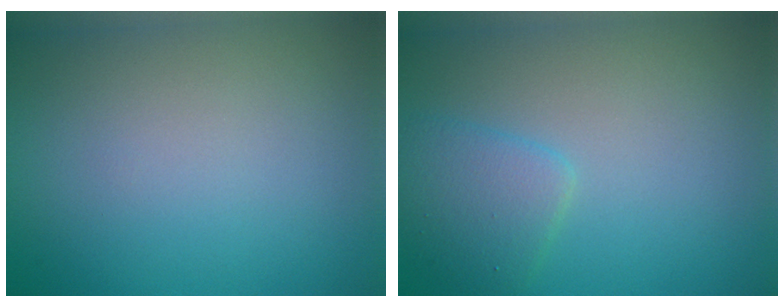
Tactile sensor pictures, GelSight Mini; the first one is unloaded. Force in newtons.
{"total": 2.7, "press": 2.7, "slide": 0.1}